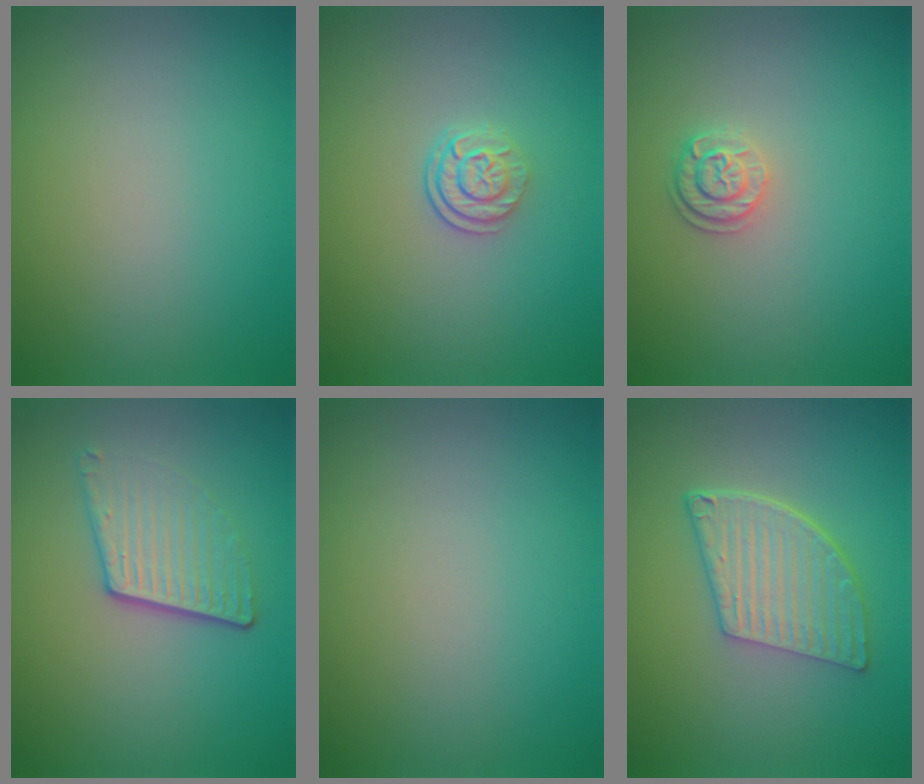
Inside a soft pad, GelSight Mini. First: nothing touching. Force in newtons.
{"total": 2.4, "press": 1.8, "slide": 1.7}
{"total": 1.9, "press": 1.7, "slide": 0.9}
{"total": 3.7, "press": 2.5, "slide": 2.7}
{"total": 0.0}
{"total": 5.5, "press": 4.1, "slide": 3.7}